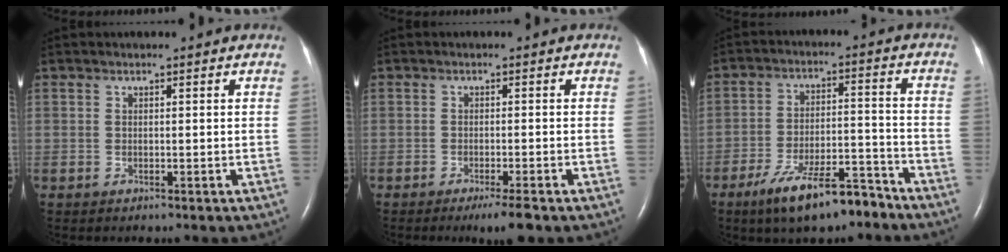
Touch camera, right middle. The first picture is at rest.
{"total": 3.5, "force": [-2.4, 0.0, 2.6], "torque": [-0.041, -0.010, -0.037]}
{"total": 11.4, "force": [-8.4, 2.9, 7.2], "torque": [-0.126, -0.003, -0.142]}